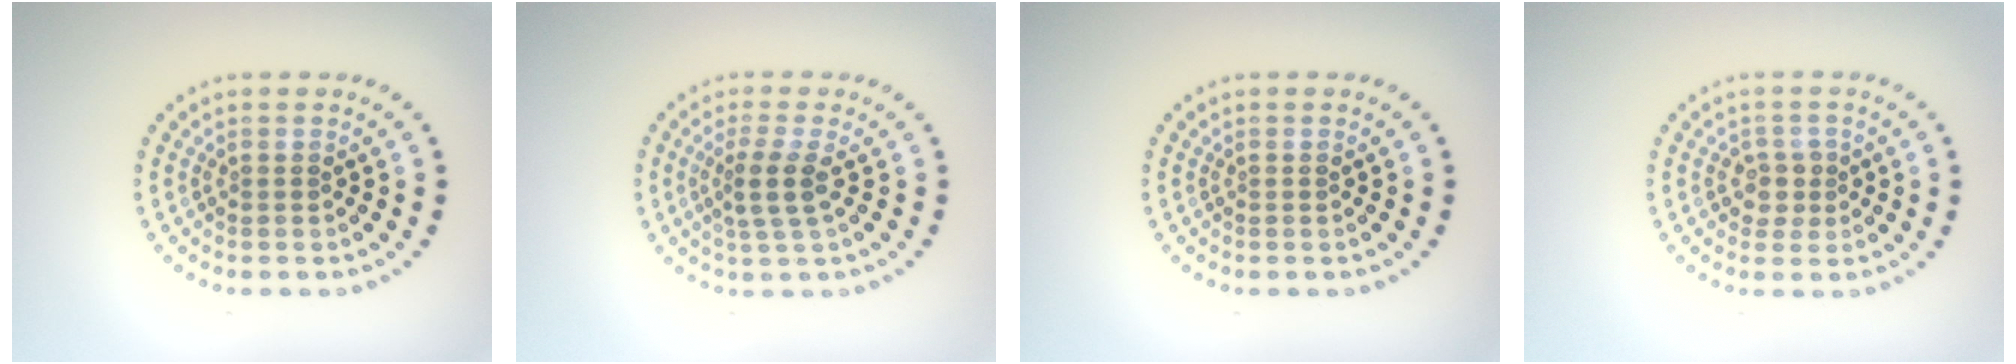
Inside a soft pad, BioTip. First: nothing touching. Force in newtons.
{"total": 2.5, "press": 2.0, "slide": 1.6}
{"total": 0.0}
{"total": 2.0, "press": 1.7, "slide": 0.9}